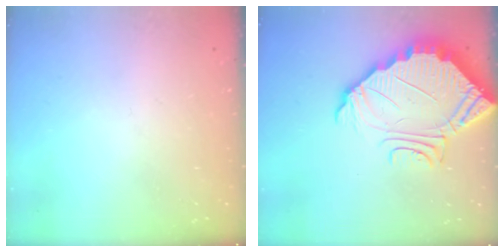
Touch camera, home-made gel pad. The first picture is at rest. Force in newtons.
{"total": 9.7, "press": 9.7, "slide": 0.8}